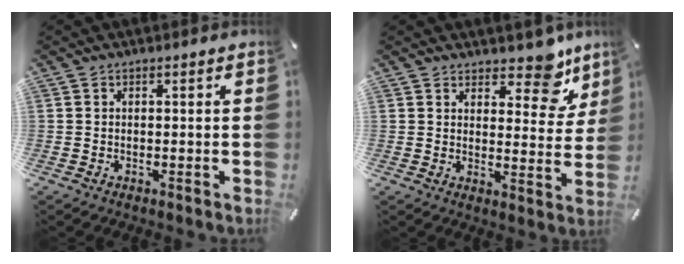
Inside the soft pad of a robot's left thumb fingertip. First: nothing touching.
{"total": 10.3, "force": [7.7, 5.0, 4.6], "torque": [-0.036, -0.062, 0.131]}